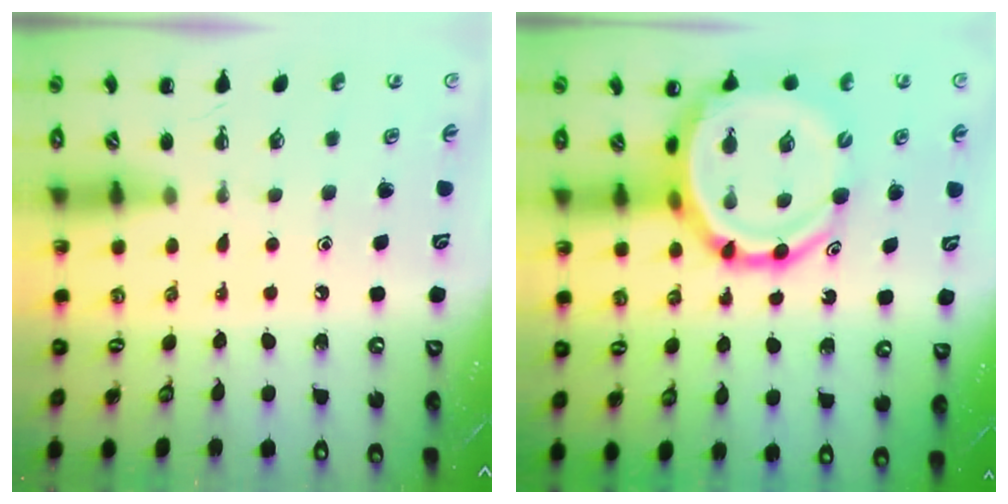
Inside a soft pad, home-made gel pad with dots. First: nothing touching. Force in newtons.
{"total": 15.6, "press": 15.0, "slide": 4.3}